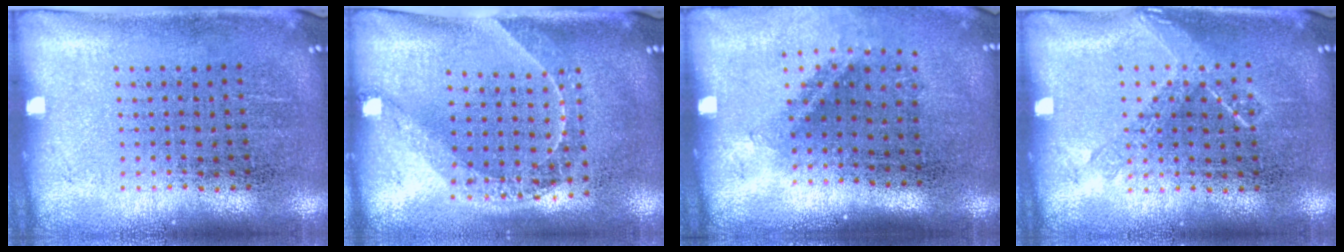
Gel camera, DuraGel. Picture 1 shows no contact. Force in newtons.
{"total": 1.6, "press": 1.4, "slide": 0.9}
{"total": 1.5, "press": 1.0, "slide": 1.0}
{"total": 0.9, "press": 0.8, "slide": 0.3}